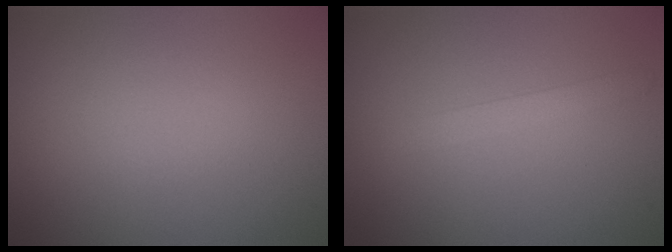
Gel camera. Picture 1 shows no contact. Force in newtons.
{"total": 1.6, "press": 1.6, "slide": 0.1}